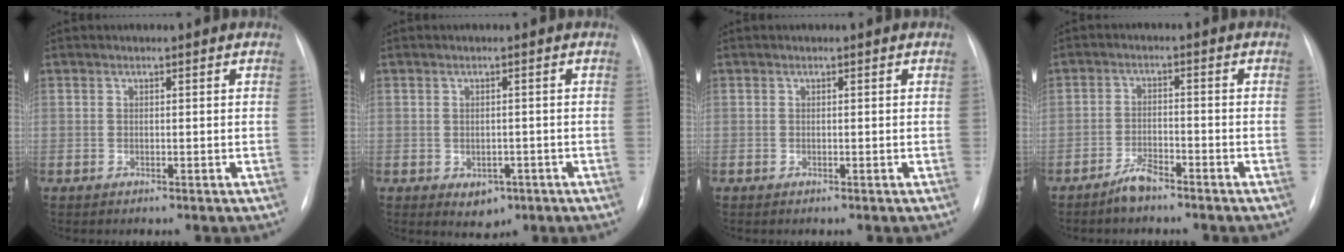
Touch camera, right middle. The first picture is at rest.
{"total": 3.1, "force": [-1.3, 2.3, 1.6], "torque": [-0.016, 0.001, -0.005]}
{"total": 0.0}
{"total": 3.3, "force": [-2.8, 0.8, 1.5], "torque": [-0.032, 0.000, -0.052]}